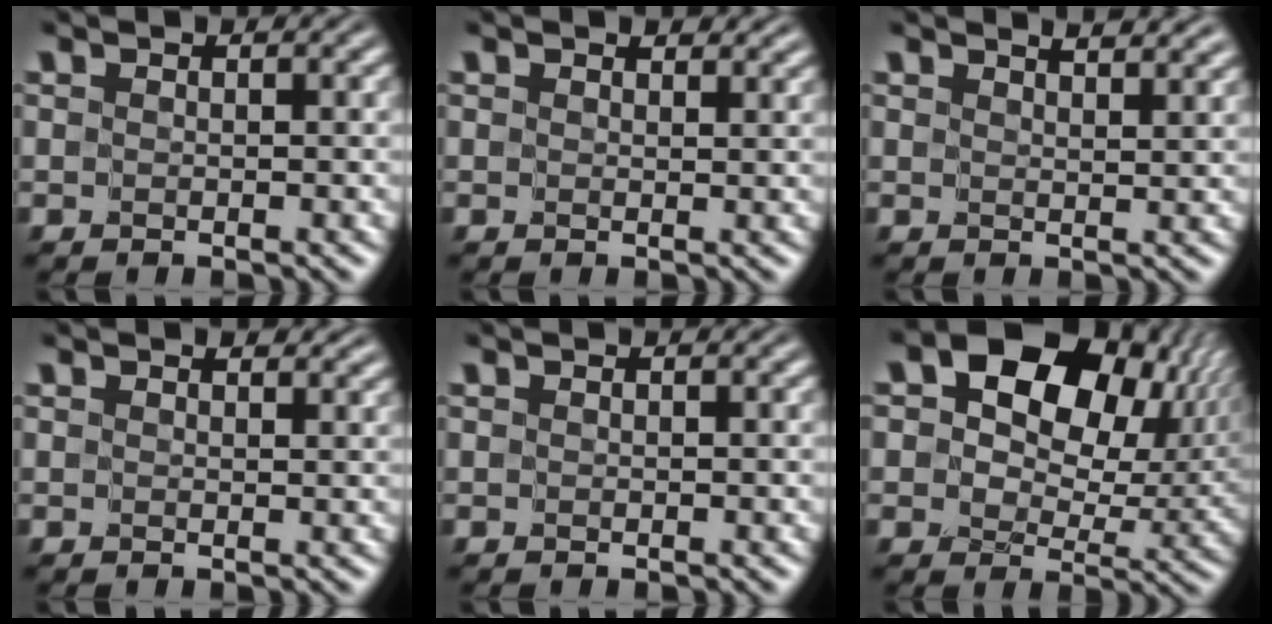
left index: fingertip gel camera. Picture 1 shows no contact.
{"total": 2.2, "force": [1.7, 0.8, 1.0], "torque": [-0.011, 0.003, 0.019]}
{"total": 4.1, "force": [3.4, 1.1, 1.9], "torque": [-0.008, 0.024, 0.022]}
{"total": 1.8, "force": [1.4, 0.7, 0.9], "torque": [-0.007, 0.001, 0.017]}
{"total": 0.0}
{"total": 14.7, "force": [5.0, 9.8, 9.8], "torque": [-0.140, 0.019, 0.088]}